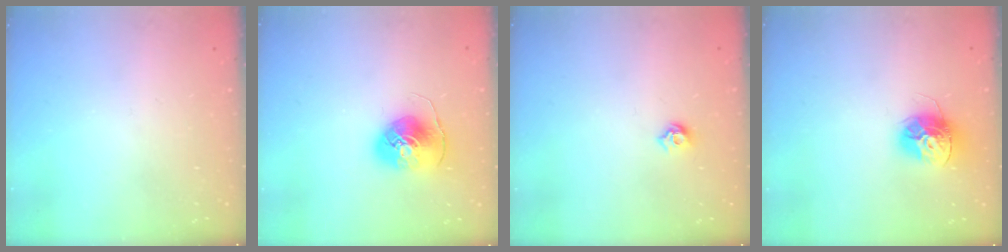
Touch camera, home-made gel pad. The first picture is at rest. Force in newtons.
{"total": 8.8, "press": 8.7, "slide": 0.8}
{"total": 5.9, "press": 5.8, "slide": 1.0}
{"total": 13.4, "press": 13.4, "slide": 1.2}